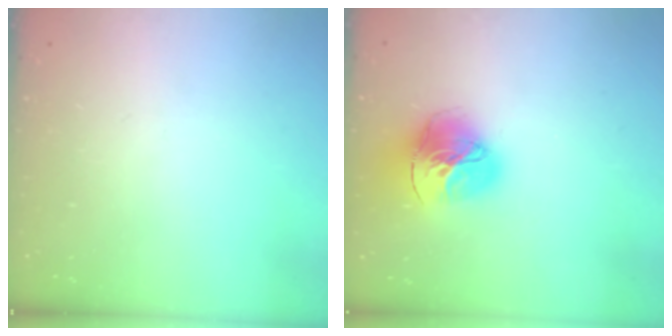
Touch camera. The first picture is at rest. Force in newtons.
{"total": 16.9, "press": 16.8, "slide": 1.7}